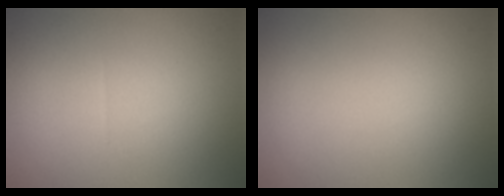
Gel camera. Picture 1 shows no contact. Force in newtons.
{"total": 0.0}